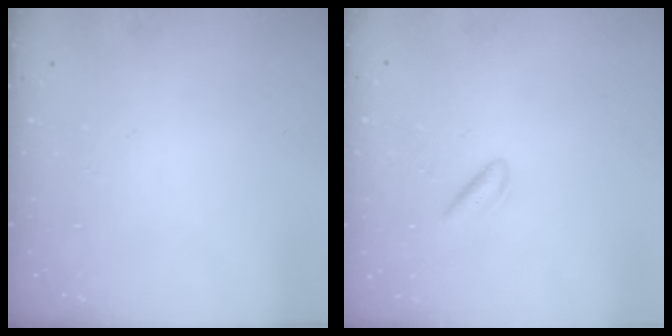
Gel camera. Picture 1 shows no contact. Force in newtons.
{"total": 2.4, "press": 2.1, "slide": 1.2}